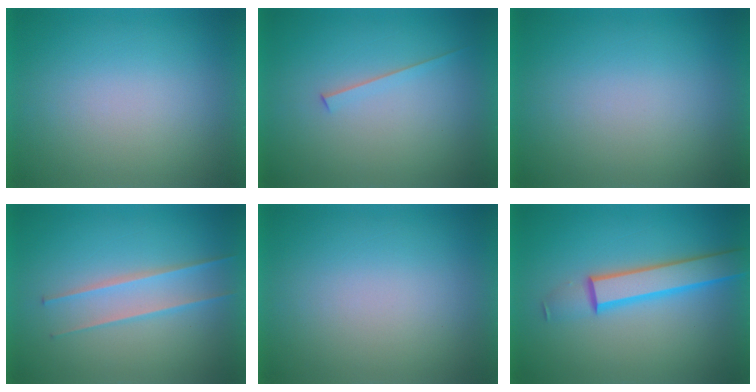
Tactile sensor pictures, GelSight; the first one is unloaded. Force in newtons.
{"total": 1.5}
{"total": 1.2}
{"total": 2.4}
{"total": 1.0}
{"total": 4.6}